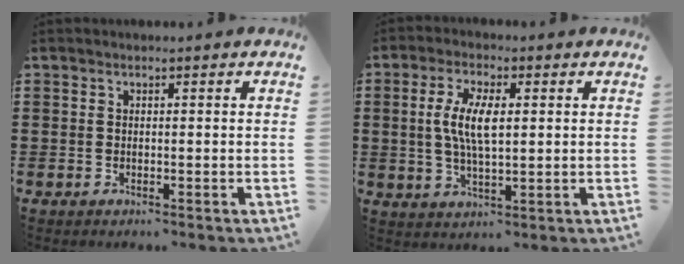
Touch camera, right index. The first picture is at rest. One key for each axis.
{"total": 6.9, "fx": 0.8, "fy": 2.7, "fz": 6.4, "tx": -0.132, "ty": 0.008, "tz": 0.009}